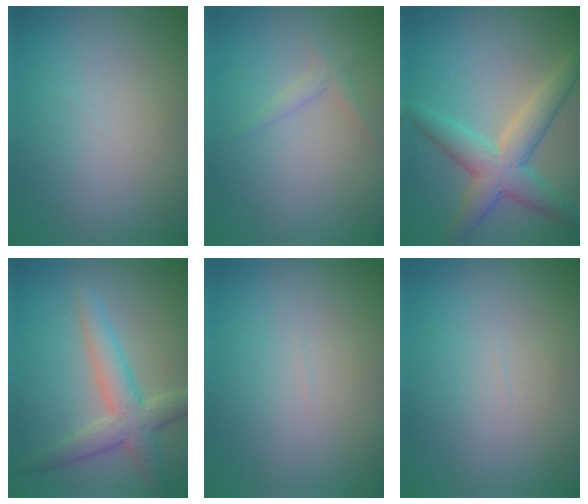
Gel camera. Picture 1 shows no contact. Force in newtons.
{"total": 1.1, "press": 1.1, "slide": 0.1}
{"total": 5.1, "press": 5.1, "slide": 0.2}
{"total": 4.3, "press": 4.3, "slide": 0.2}
{"total": 0.0}
{"total": 0.0}